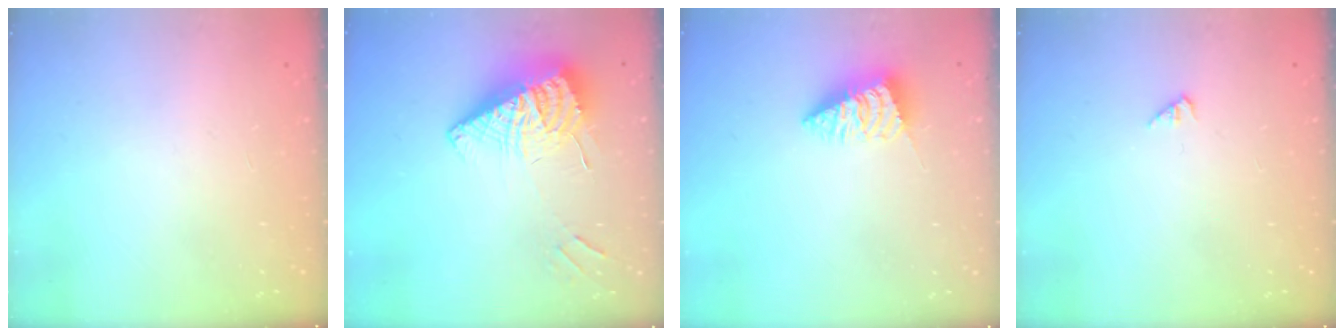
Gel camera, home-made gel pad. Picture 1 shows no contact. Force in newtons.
{"total": 11.0, "press": 10.9, "slide": 0.9}
{"total": 2.6, "press": 2.6, "slide": 0.1}
{"total": 1.7, "press": 1.7, "slide": 0.3}